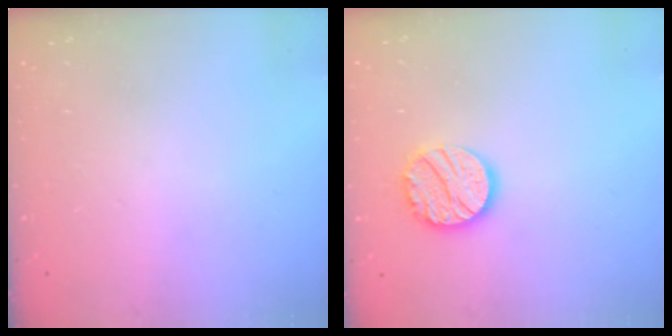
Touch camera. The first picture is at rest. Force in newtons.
{"total": 13.7, "press": 13.6, "slide": 1.1}